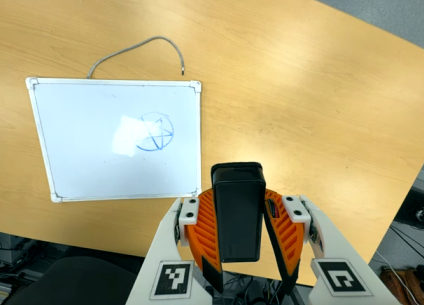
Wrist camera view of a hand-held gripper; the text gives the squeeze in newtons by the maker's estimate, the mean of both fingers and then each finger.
{"total": 8.0, "left": 7.0, "right": 8.9}